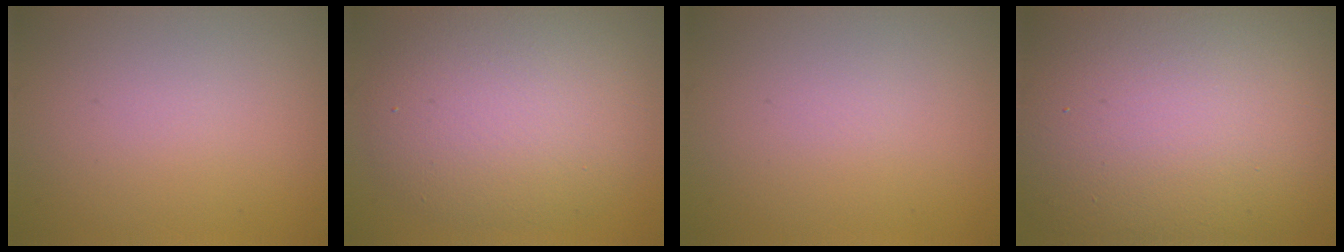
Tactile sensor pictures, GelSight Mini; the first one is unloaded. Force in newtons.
{"total": 8.5, "press": 8.4, "slide": 0.6}
{"total": 0.0}
{"total": 17.6, "press": 17.6, "slide": 1.1}